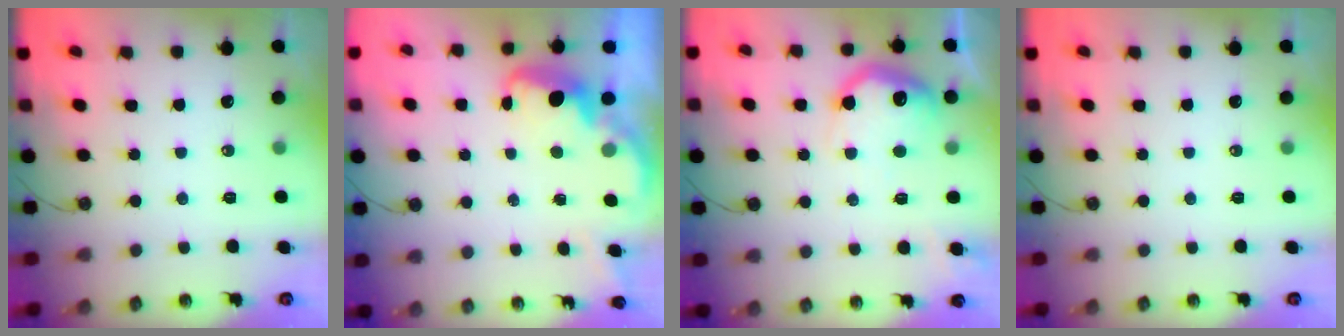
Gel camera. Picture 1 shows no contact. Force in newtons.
{"total": 3.1, "press": 3.0, "slide": 0.8}
{"total": 16.5, "press": 16.5, "slide": 1.0}
{"total": 0.0}